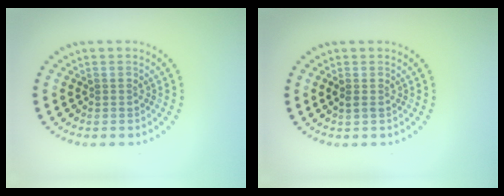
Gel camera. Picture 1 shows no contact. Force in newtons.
{"total": 0.7, "press": 0.7, "slide": 0.0}